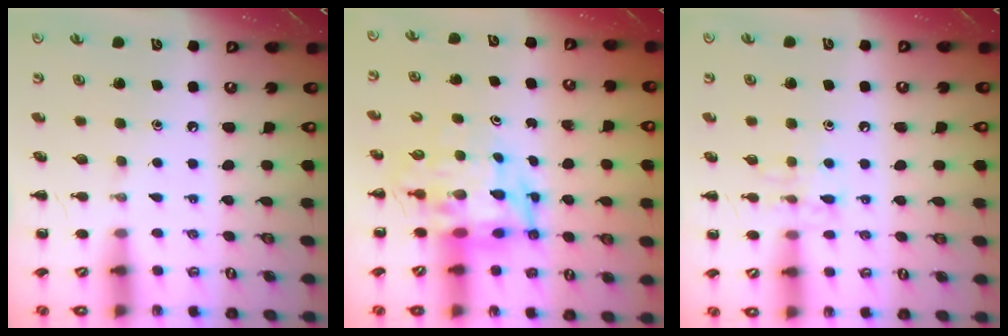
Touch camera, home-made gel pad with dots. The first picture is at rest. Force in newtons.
{"total": 6.5, "press": 6.2, "slide": 2.0}
{"total": 7.1, "press": 7.0, "slide": 1.0}